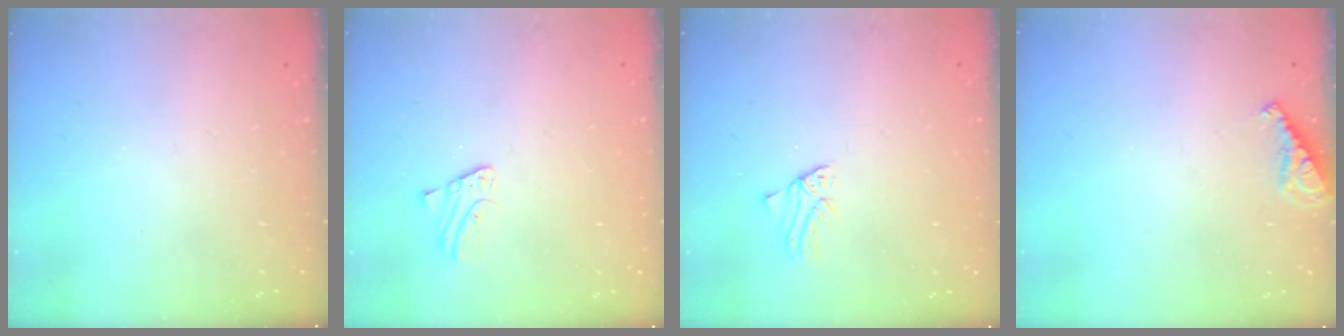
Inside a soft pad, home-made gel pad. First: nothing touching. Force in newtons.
{"total": 1.2, "press": 1.2, "slide": 0.1}
{"total": 1.2, "press": 1.2, "slide": 0.2}
{"total": 7.3, "press": 7.3, "slide": 0.7}